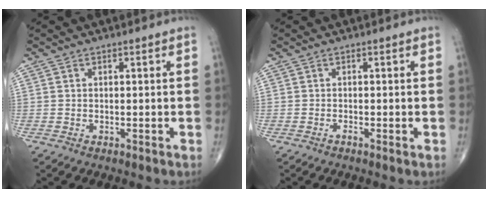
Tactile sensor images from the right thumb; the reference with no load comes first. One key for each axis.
{"total": 0.5, "fx": -0.3, "fy": -0.1, "fz": 0.4, "tx": -0.002, "ty": 0.000, "tz": -0.009}